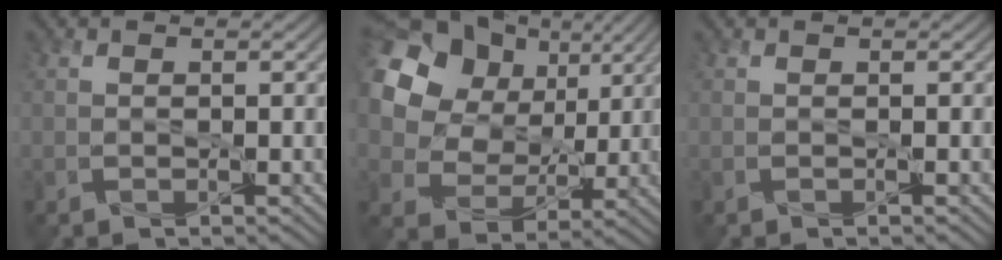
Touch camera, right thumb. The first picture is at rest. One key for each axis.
{"total": 20.6, "fx": 8.0, "fy": 16.4, "fz": 9.7, "tx": -0.307, "ty": 0.054, "tz": 0.160}
{"total": 0.0}